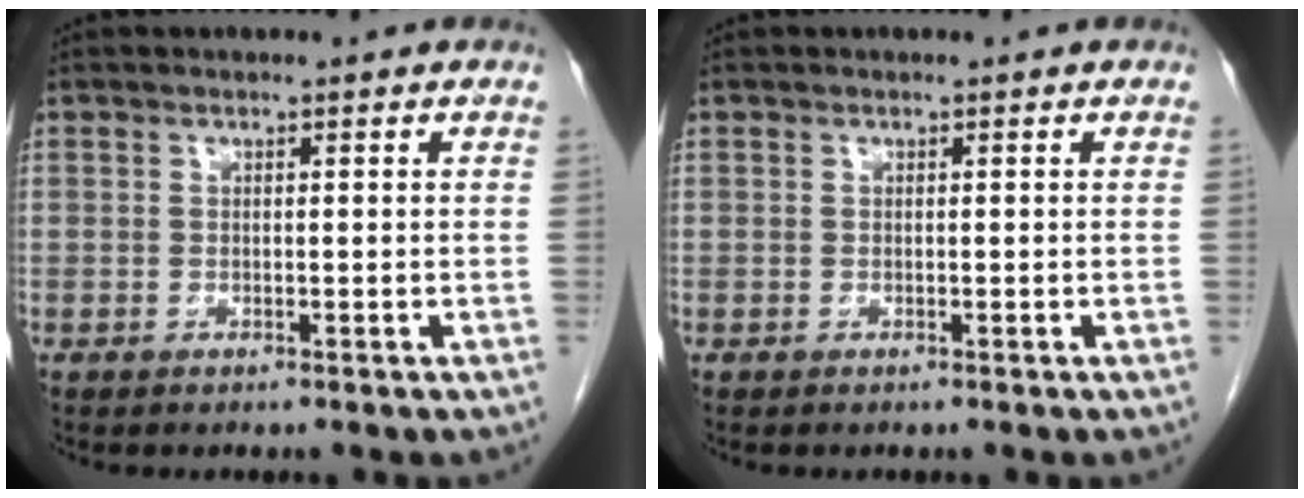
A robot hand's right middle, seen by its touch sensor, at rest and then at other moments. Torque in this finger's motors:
{"motor_torque": [-0.02, 0.02, 0.00, 0.00]}